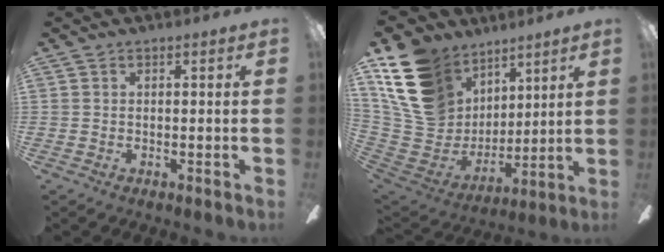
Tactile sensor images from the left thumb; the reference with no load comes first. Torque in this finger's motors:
{"motor_torque": [1.22, 0.57, 1.55, -1.22, 0.40]}